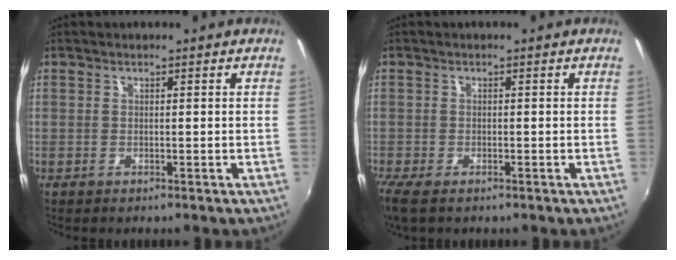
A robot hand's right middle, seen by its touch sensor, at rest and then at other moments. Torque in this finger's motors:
{"motor_torque": [1.11, -1.03, 0.32, 0.12]}